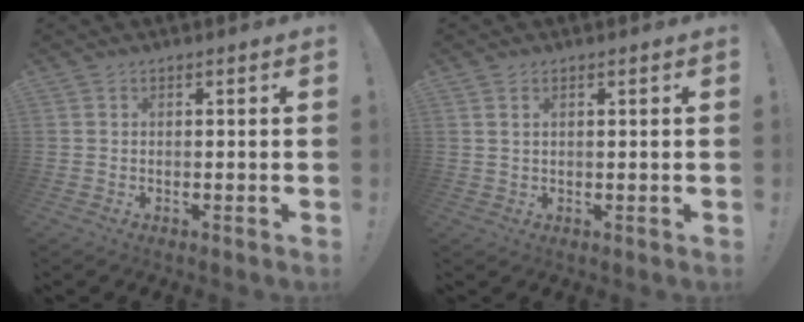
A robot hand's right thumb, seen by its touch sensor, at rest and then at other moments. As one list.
[{"total": 1.5, "force": [0.8, 0.7, 1.1], "torque": [-0.030, 0.005, 0.017]}]